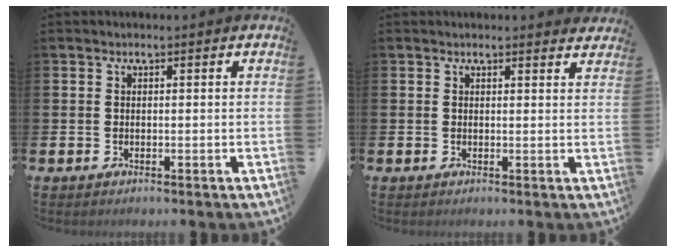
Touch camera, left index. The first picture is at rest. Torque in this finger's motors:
{"motor_torque": [0.60, -1.31, 0.01, 0.02]}